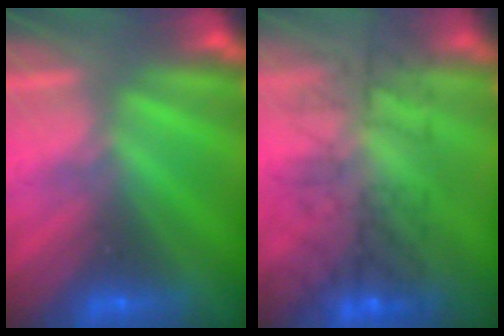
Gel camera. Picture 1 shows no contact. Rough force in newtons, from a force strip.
{"total": 8.6}